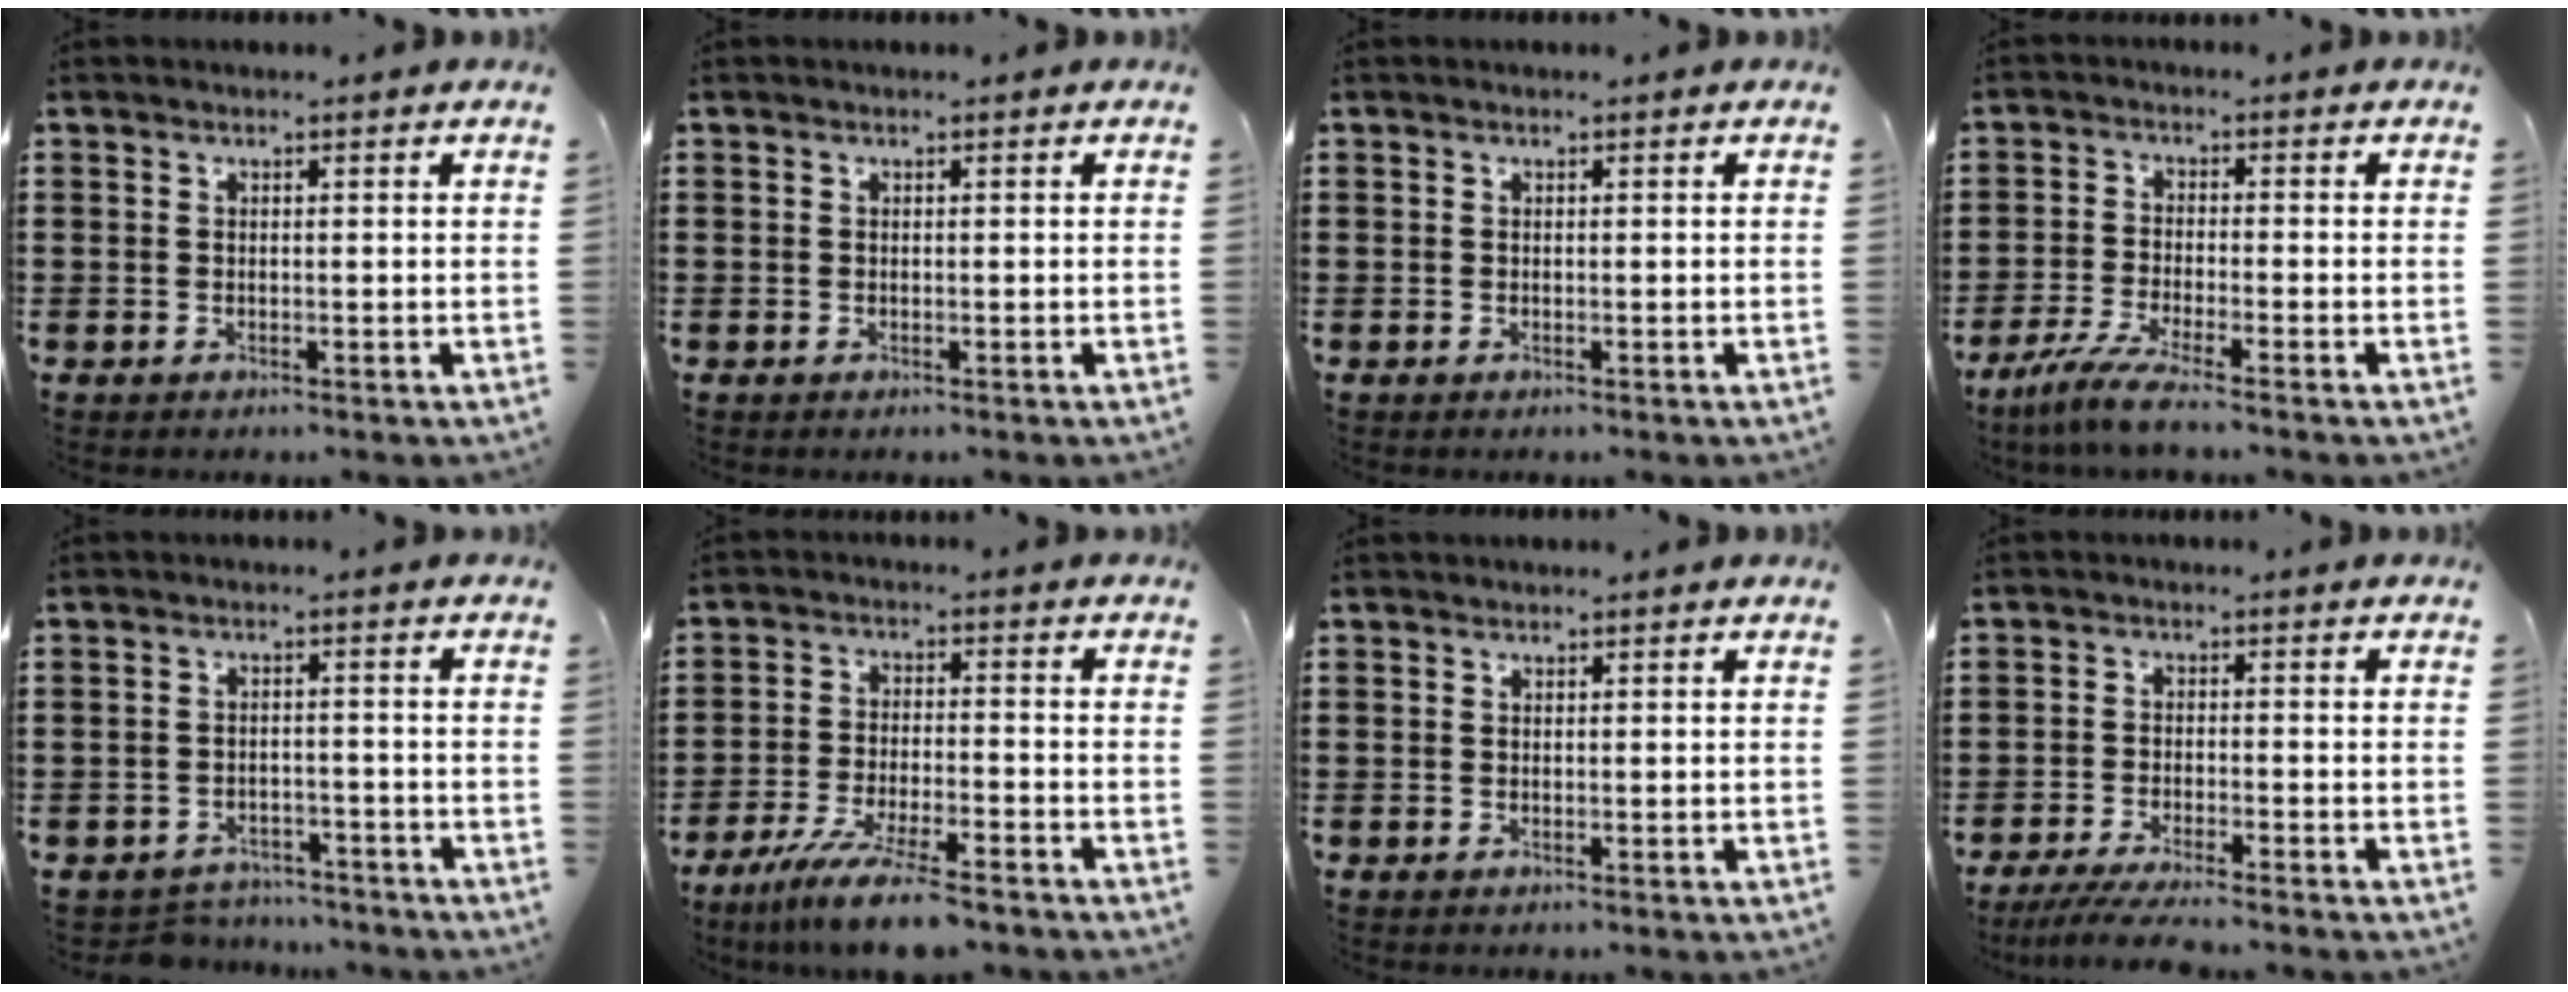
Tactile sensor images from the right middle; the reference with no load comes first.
{"total": 0.0}
{"total": 0.0}
{"total": 4.9, "force": [-4.0, -0.1, 2.9], "torque": [-0.078, -0.023, -0.081]}
{"total": 3.1, "force": [-3.0, 0.7, -0.2], "torque": [-0.006, 0.001, -0.067]}
{"total": 8.2, "force": [-6.7, 0.4, 4.7], "torque": [-0.093, -0.008, -0.125]}
{"total": 0.0}
{"total": 3.9, "force": [-3.5, 0.0, 1.7], "torque": [-0.042, -0.012, -0.070]}